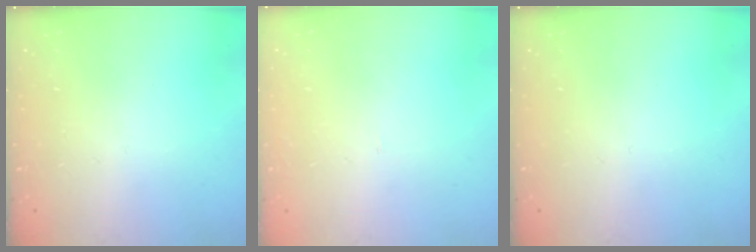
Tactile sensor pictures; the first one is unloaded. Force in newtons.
{"total": 1.5, "press": 1.5, "slide": 0.1}
{"total": 0.0}